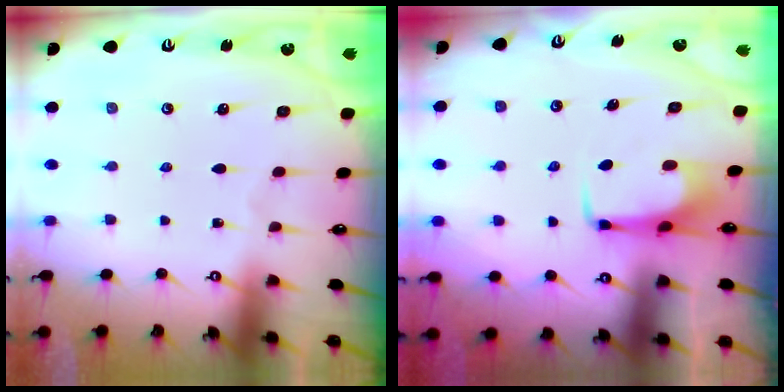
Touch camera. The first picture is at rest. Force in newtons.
{"total": 3.0, "press": 2.9, "slide": 0.4}